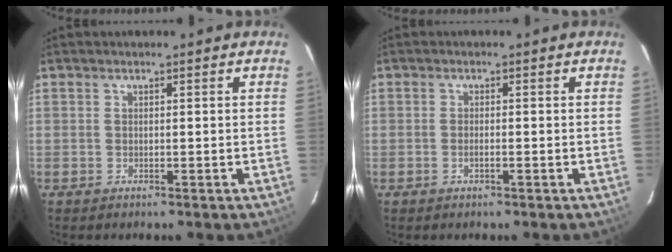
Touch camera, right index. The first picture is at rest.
{"total": 1.1, "force": [-0.6, 0.1, 0.9], "torque": [-0.021, 0.002, -0.010]}